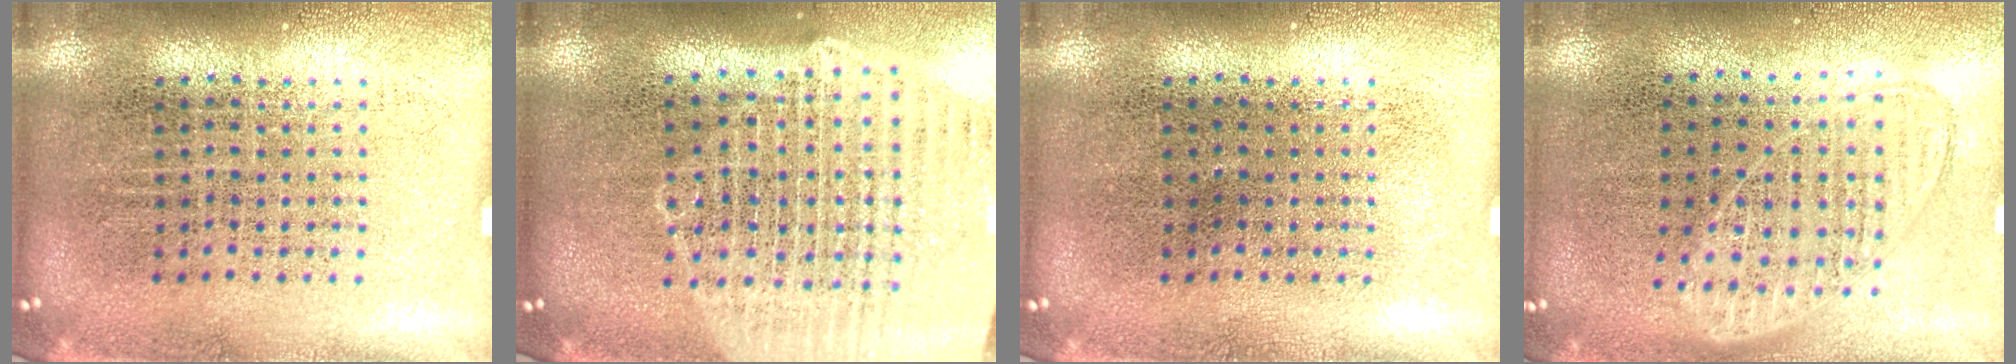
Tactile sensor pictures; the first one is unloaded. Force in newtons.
{"total": 2.2, "press": 2.0, "slide": 1.0}
{"total": 0.0}
{"total": 0.9, "press": 0.9, "slide": 0.3}